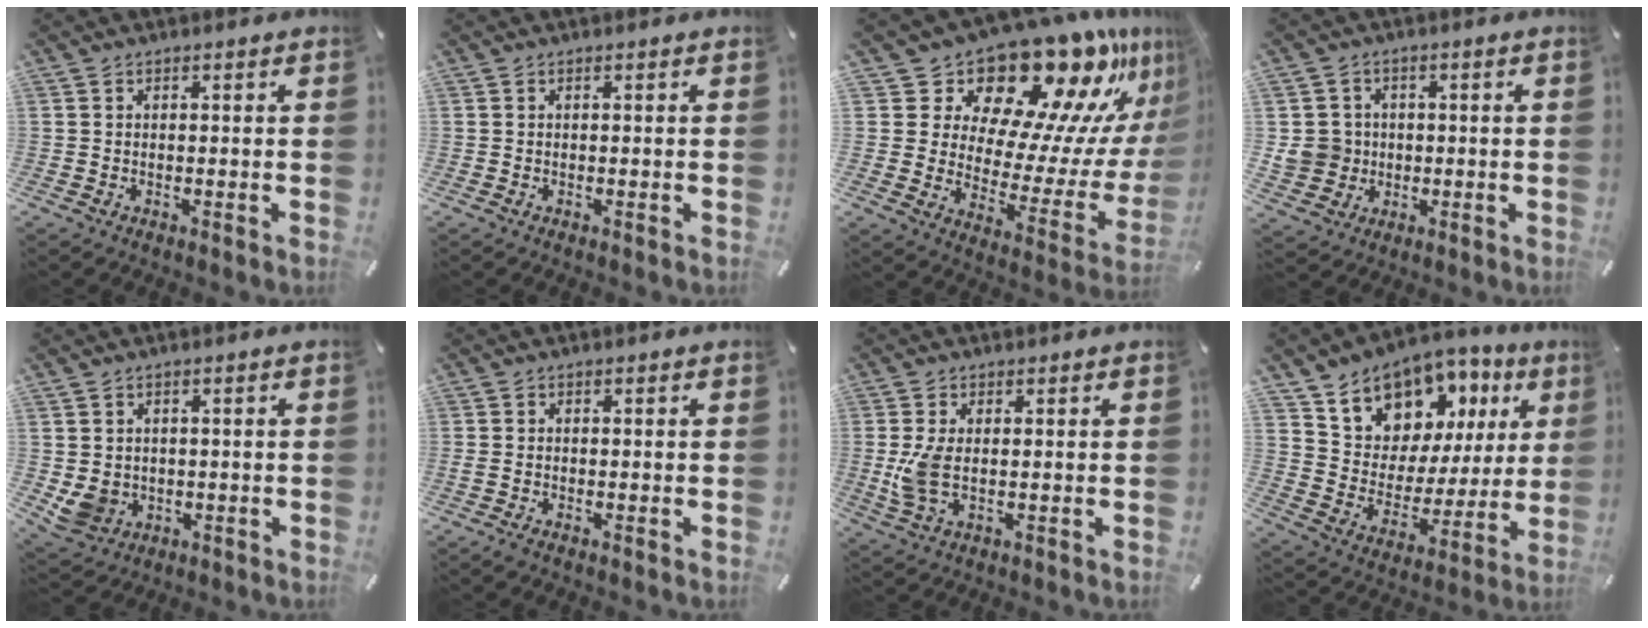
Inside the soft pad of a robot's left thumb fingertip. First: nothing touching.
{"total": 0.0}
{"total": 20.2, "force": [17.0, 8.5, 6.9], "torque": [-0.075, -0.164, 0.284]}
{"total": 7.3, "force": [0.2, 7.2, 1.2], "torque": [-0.039, 0.007, 0.008]}
{"total": 5.2, "force": [0.3, 5.0, 1.3], "torque": [-0.037, -0.003, 0.005]}
{"total": 0.9, "force": [-0.4, 0.4, 0.6], "torque": [-0.013, 0.000, -0.009]}
{"total": 5.9, "force": [0.6, 2.8, 5.1], "torque": [-0.107, -0.013, 0.004]}
{"total": 11.4, "force": [8.7, 7.3, 0.6], "torque": [-0.024, -0.097, 0.162]}